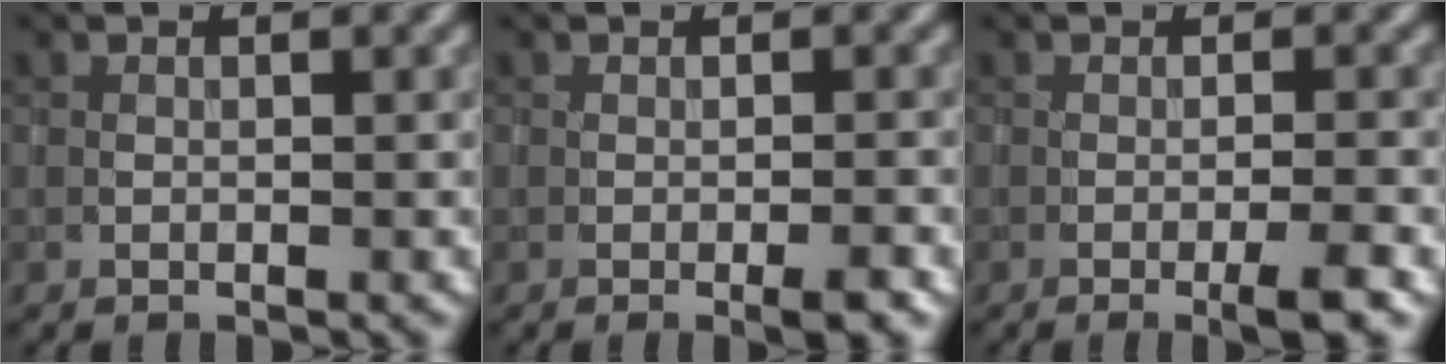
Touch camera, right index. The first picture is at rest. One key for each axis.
{"total": 1.9, "fx": -0.8, "fy": 0.2, "fz": 1.7, "tx": -0.027, "ty": -0.001, "tz": -0.015}
{"total": 2.8, "fx": -1.2, "fy": 0.4, "fz": 2.5, "tx": -0.037, "ty": 0.000, "tz": -0.024}